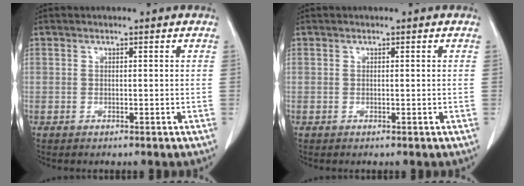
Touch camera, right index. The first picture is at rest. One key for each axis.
{"total": 0.0}